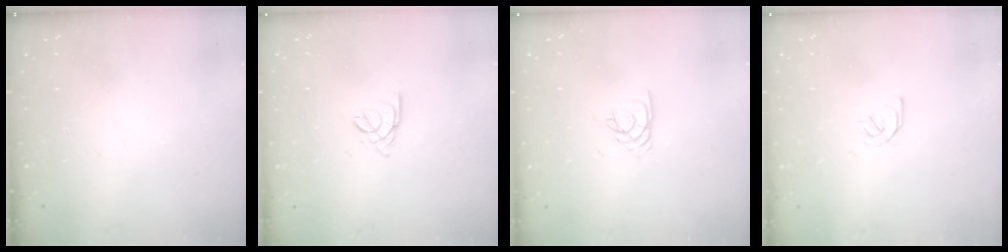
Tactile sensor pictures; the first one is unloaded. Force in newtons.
{"total": 2.6, "press": 2.6, "slide": 0.6}
{"total": 1.9, "press": 1.9, "slide": 0.2}
{"total": 1.8, "press": 1.8, "slide": 0.4}